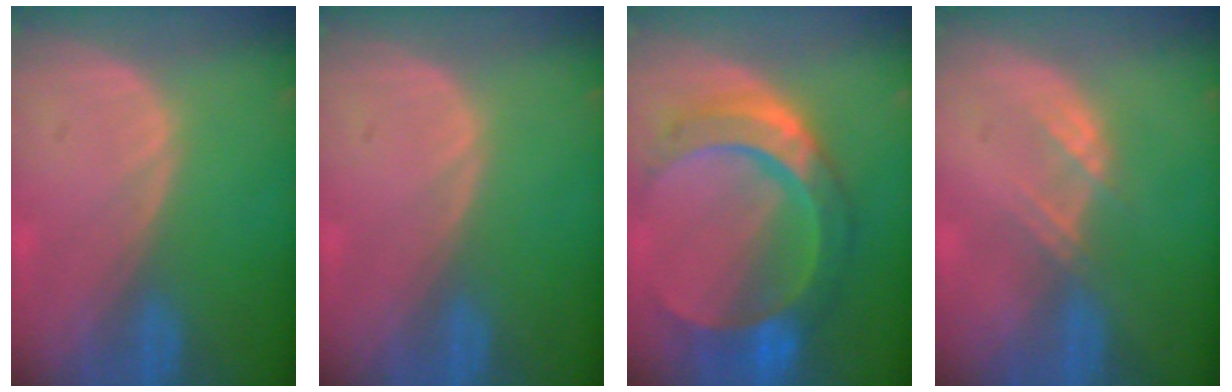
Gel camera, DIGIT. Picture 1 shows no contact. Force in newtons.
{"total": 0.0}
{"total": 10.4, "press": 10.3, "slide": 1.0}
{"total": 2.3, "press": 2.3, "slide": 0.2}